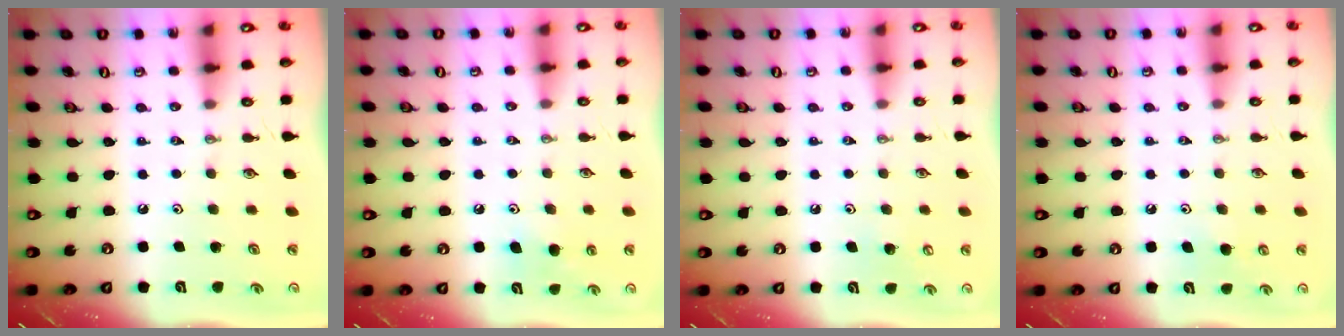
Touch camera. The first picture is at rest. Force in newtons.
{"total": 8.1, "press": 8.1, "slide": 0.9}
{"total": 5.5, "press": 5.5, "slide": 0.7}
{"total": 6.2, "press": 6.1, "slide": 1.1}